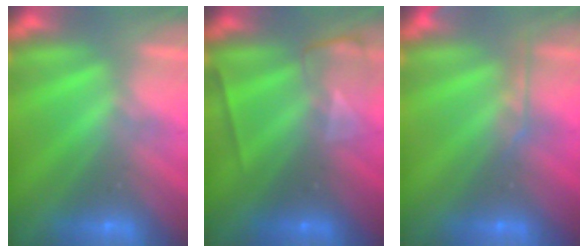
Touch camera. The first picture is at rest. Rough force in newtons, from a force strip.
{"total": 2.1}
{"total": 2.8}